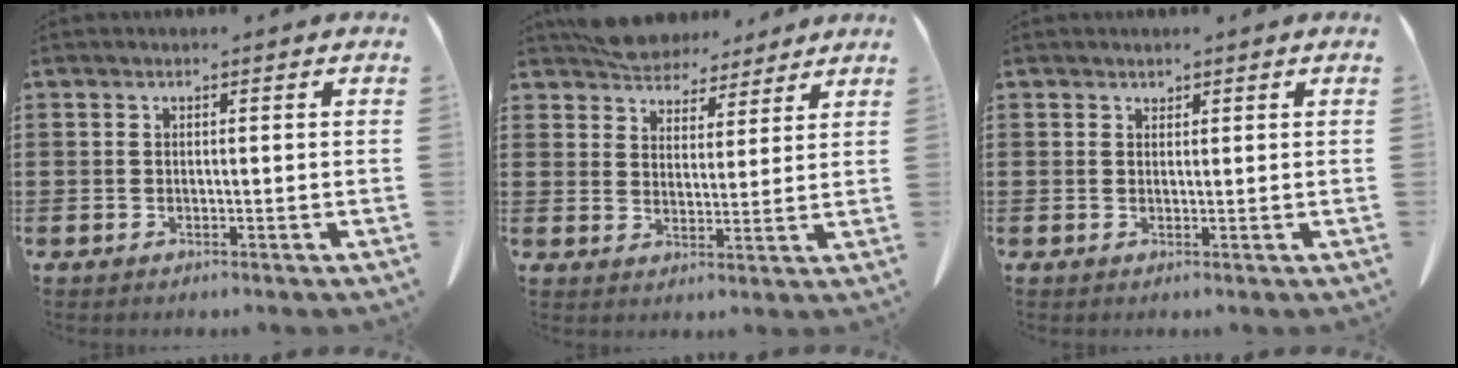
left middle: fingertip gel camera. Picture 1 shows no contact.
{"total": 5.5, "force": [5.2, 1.7, 0.6], "torque": [-0.035, -0.016, 0.099]}
{"total": 0.9, "force": [0.8, 0.4, 0.0], "torque": [-0.003, 0.000, 0.017]}